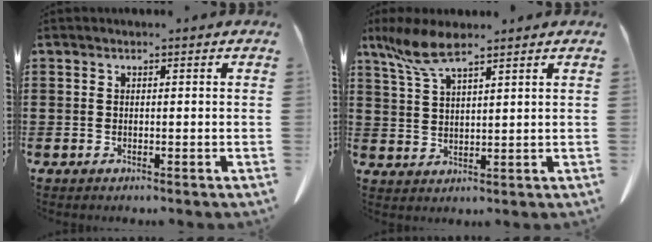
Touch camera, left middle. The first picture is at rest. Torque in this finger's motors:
{"motor_torque": [0.28, -0.16, 0.25, 0.07]}